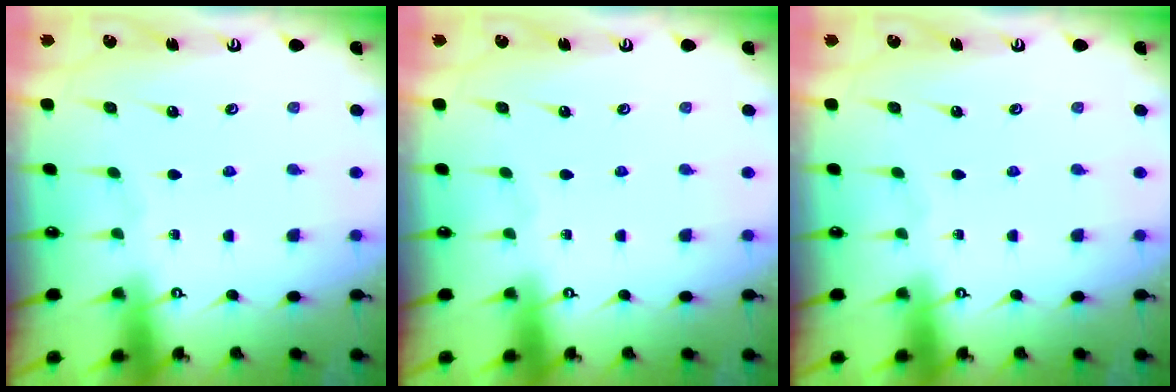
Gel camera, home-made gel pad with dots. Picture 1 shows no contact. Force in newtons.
{"total": 0.0}
{"total": 0.0}